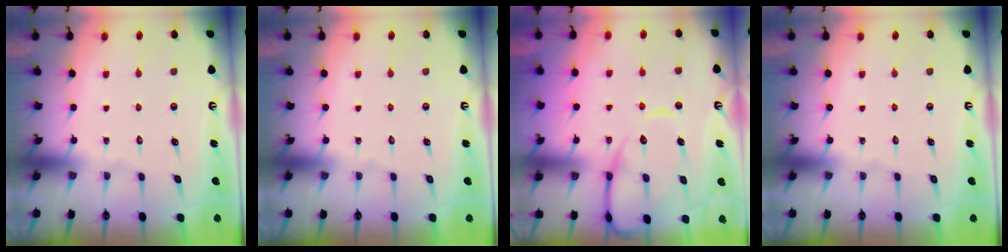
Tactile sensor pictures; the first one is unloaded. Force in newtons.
{"total": 0.0}
{"total": 12.2, "press": 12.1, "slide": 1.6}
{"total": 0.0}